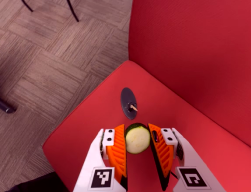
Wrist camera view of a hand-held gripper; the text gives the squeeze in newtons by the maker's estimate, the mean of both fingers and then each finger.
{"total": 9.8, "left": 10.5, "right": 9.1}